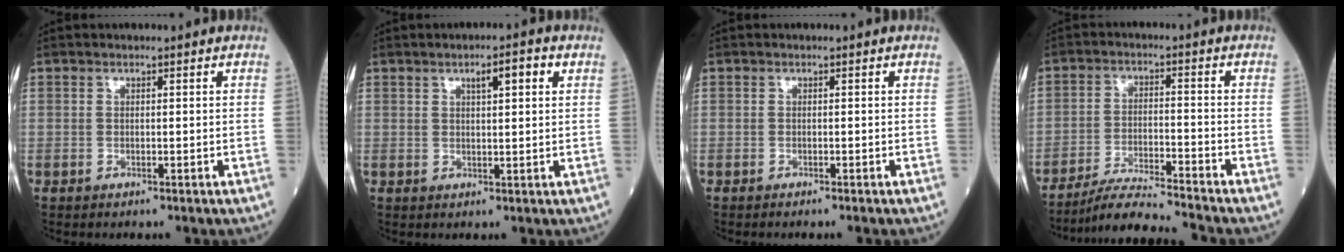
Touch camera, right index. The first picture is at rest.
{"total": 3.8, "force": [1.8, 0.6, 3.3], "torque": [-0.055, 0.007, 0.029]}
{"total": 0.8, "force": [-0.7, -0.1, 0.5], "torque": [-0.005, 0.002, -0.006]}
{"total": 8.0, "force": [-7.6, -1.7, 2.1], "torque": [-0.036, -0.016, -0.139]}